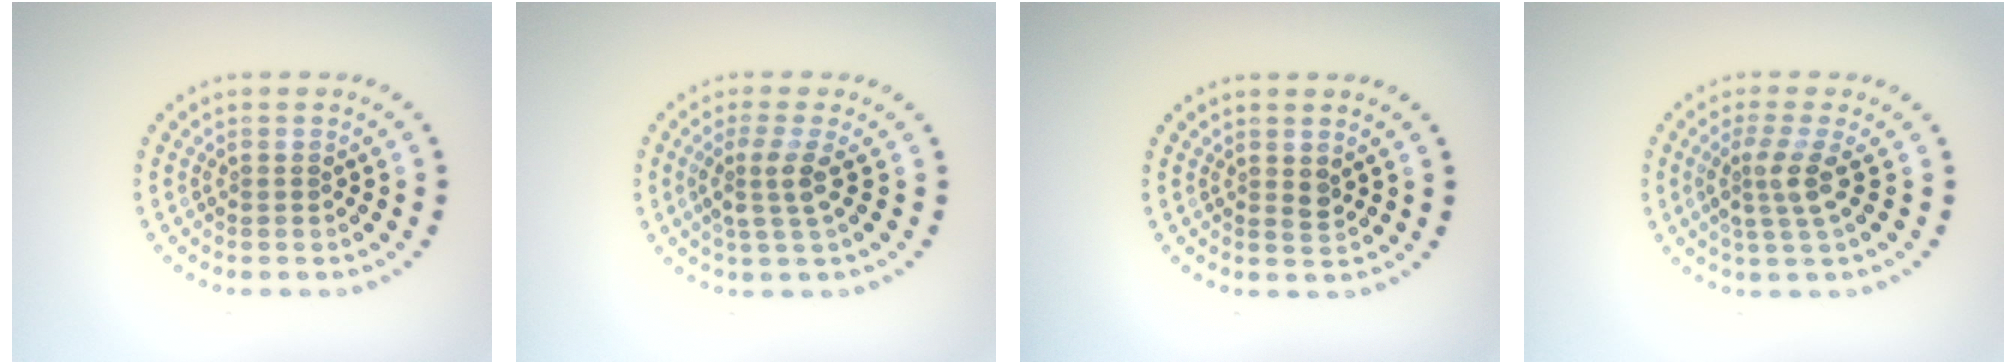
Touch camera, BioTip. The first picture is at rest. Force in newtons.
{"total": 2.7, "press": 2.2, "slide": 1.6}
{"total": 1.0, "press": 1.0, "slide": 0.3}
{"total": 2.8, "press": 2.2, "slide": 1.7}